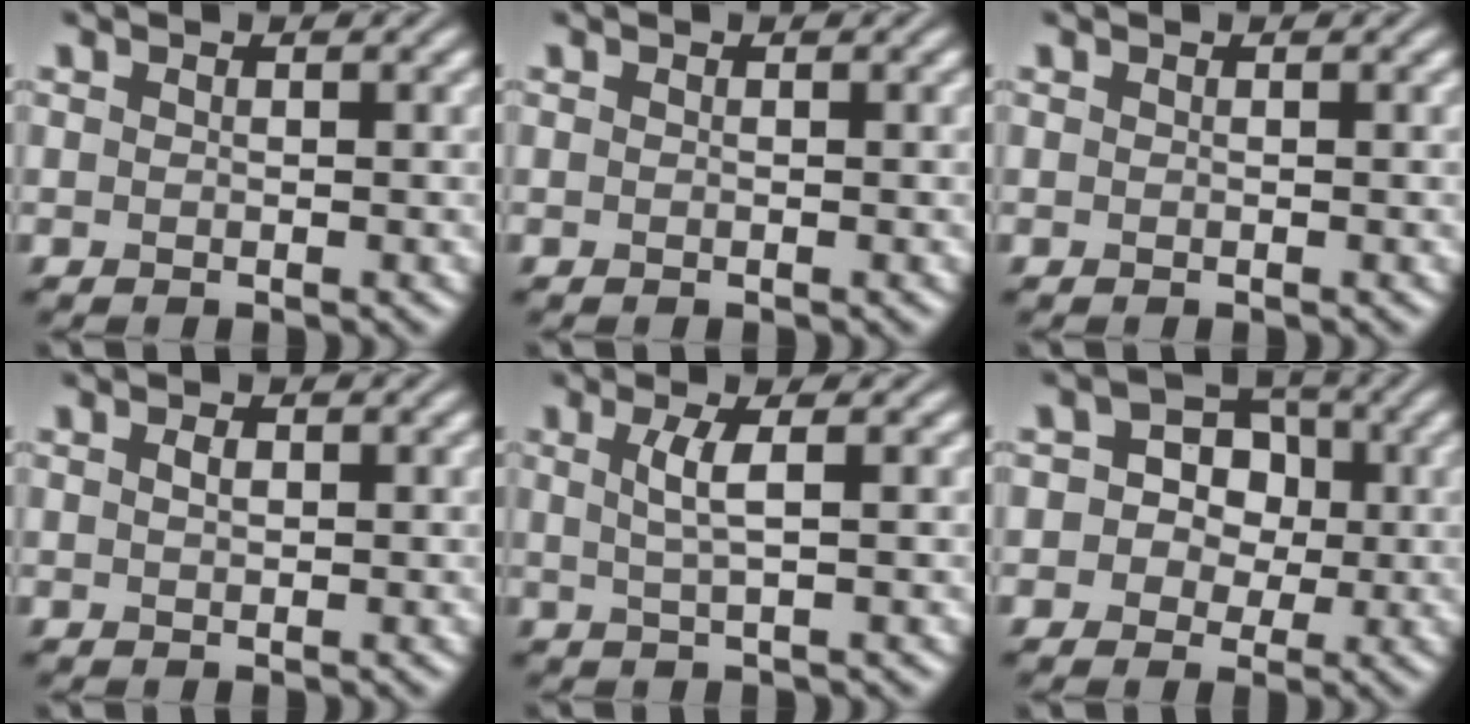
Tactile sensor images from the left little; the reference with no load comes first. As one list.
[{"total": 0.0}, {"total": 0.0}, {"total": 0.9, "force": [0.2, 0.5, 0.7], "torque": [-0.016, 0.001, 0.005]}, {"total": 2.5, "force": [0.5, 0.6, 2.4], "torque": [-0.049, -0.001, 0.009]}, {"total": 5.0, "force": [0.4, 4.3, 2.6], "torque": [-0.016, 0.015, -0.019]}]